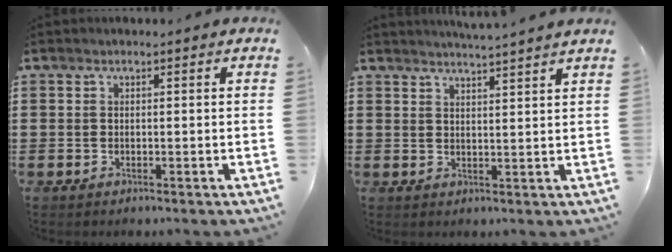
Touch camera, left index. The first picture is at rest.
{"total": 3.1, "force": [3.0, -0.8, 0.4], "torque": [-0.016, -0.015, 0.055]}